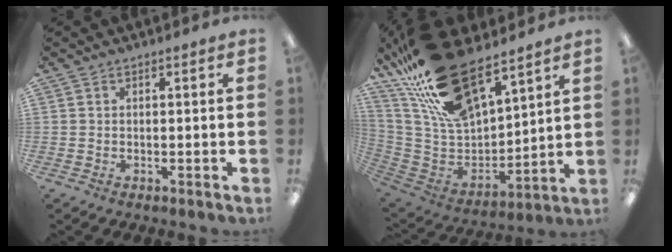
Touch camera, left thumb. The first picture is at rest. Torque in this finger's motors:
{"motor_torque": [0.89, 0.78, 1.36, -1.41, 0.74]}